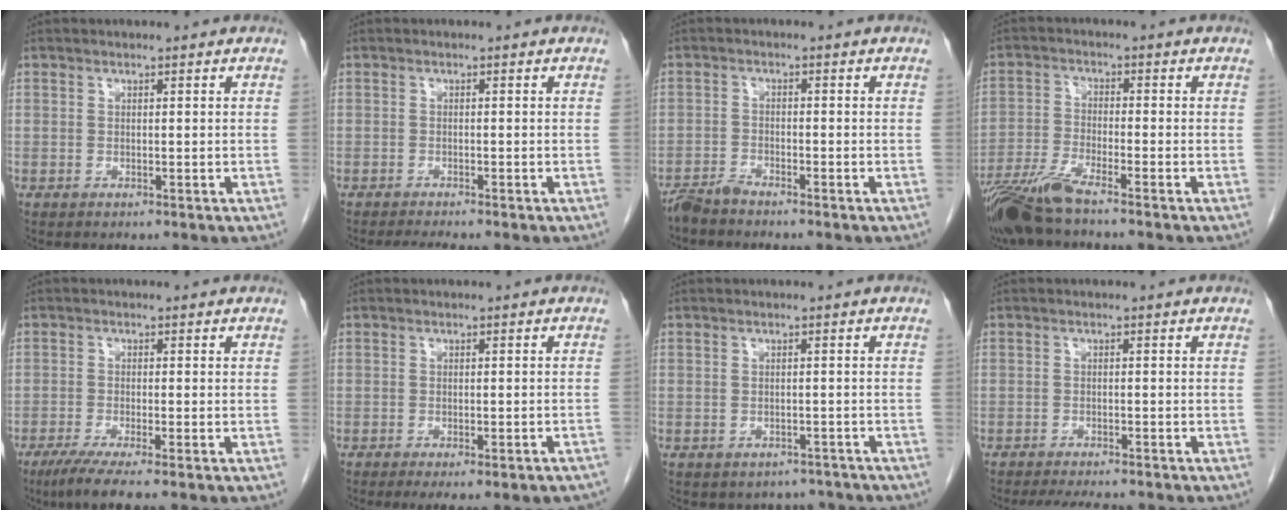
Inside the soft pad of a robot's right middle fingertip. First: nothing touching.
{"total": 2.9, "force": [-2.5, -0.3, 1.3], "torque": [-0.025, -0.010, -0.039]}
{"total": 2.5, "force": [-2.4, 0.1, 0.7], "torque": [-0.016, -0.006, -0.048]}
{"total": 7.7, "force": [-6.2, 0.1, 4.5], "torque": [-0.092, -0.025, -0.121]}
{"total": 5.4, "force": [-3.9, -0.2, 3.8], "torque": [-0.065, -0.016, -0.069]}
{"total": 9.2, "force": [-7.6, 2.1, 4.7], "torque": [-0.052, -0.002, -0.087]}
{"total": 4.2, "force": [-3.7, 2.0, -0.2], "torque": [0.008, 0.012, -0.043]}
{"total": 6.1, "force": [-5.4, 0.9, 2.7], "torque": [-0.039, -0.013, -0.081]}